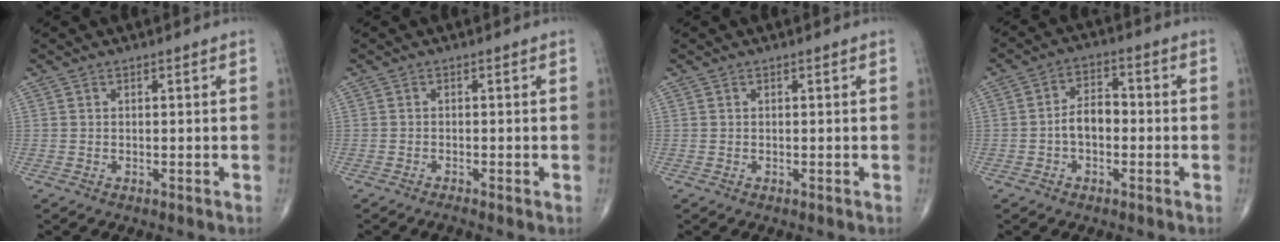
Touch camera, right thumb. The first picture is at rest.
{"total": 0.9, "force": [-0.7, 0.0, 0.6], "torque": [-0.011, 0.000, -0.018]}
{"total": 0.0}
{"total": 5.8, "force": [-1.1, 3.6, 4.4], "torque": [-0.060, 0.027, -0.028]}